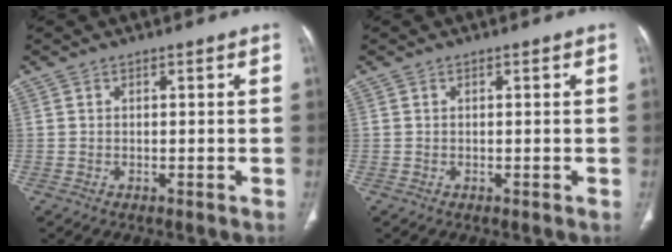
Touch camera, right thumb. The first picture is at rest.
{"total": 0.0}